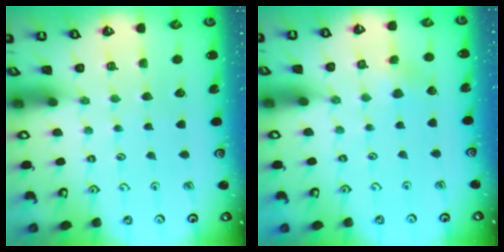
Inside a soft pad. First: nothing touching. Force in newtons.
{"total": 2.5, "press": 2.5, "slide": 0.4}